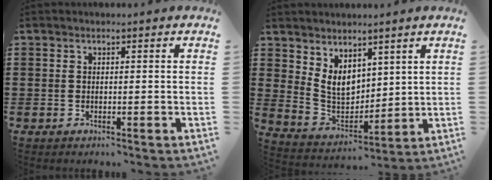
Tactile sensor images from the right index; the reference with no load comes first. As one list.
[{"total": 6.0, "force": [3.3, 4.2, 2.8], "torque": [-0.079, -0.008, 0.063]}]